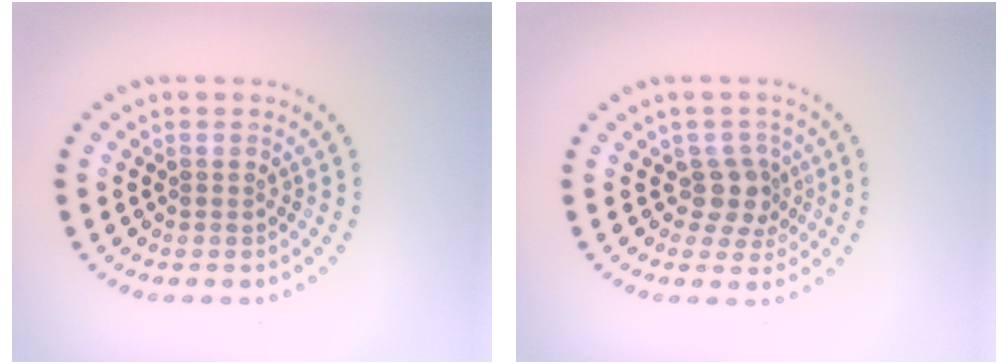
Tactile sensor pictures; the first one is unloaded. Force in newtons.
{"total": 2.7, "press": 2.1, "slide": 1.7}